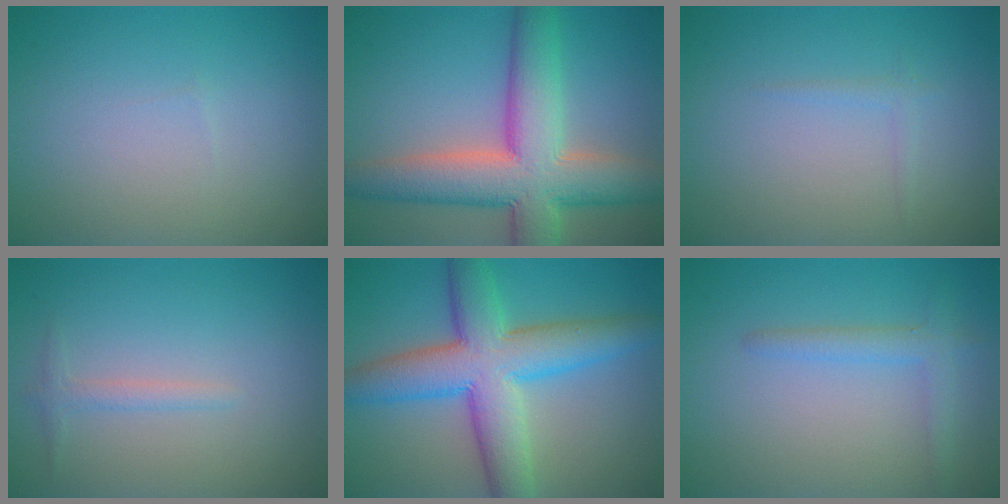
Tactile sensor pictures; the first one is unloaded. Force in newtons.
{"total": 10.4, "press": 10.4, "slide": 0.7}
{"total": 0.9, "press": 0.8, "slide": 0.1}
{"total": 1.1, "press": 1.1, "slide": 0.1}
{"total": 9.3, "press": 9.3, "slide": 0.1}
{"total": 2.1, "press": 2.1, "slide": 0.1}